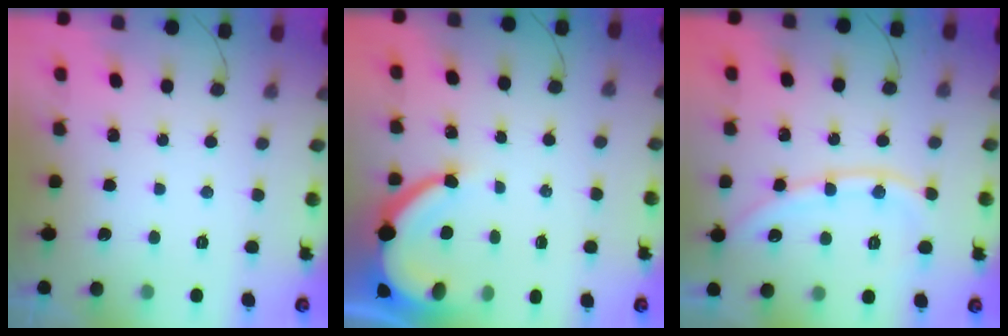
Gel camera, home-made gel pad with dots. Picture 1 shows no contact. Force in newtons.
{"total": 8.3, "press": 8.2, "slide": 0.9}
{"total": 9.7, "press": 9.6, "slide": 1.4}